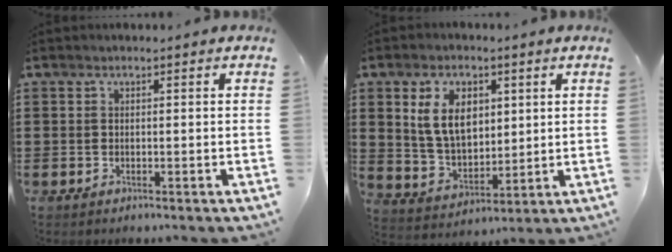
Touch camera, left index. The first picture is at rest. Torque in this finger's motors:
{"motor_torque": [1.72, 0.42, 0.71, 0.17]}